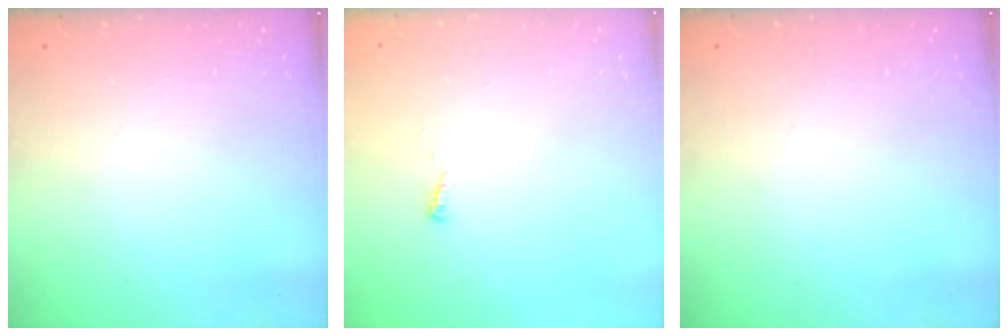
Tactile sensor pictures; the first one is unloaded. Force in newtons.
{"total": 3.9, "press": 3.9, "slide": 0.5}
{"total": 0.0}